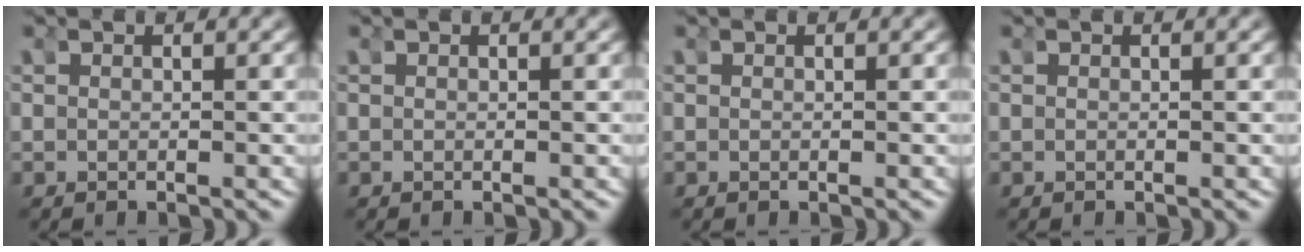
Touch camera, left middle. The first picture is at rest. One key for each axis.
{"total": 0.0}
{"total": 0.0}
{"total": 0.0}